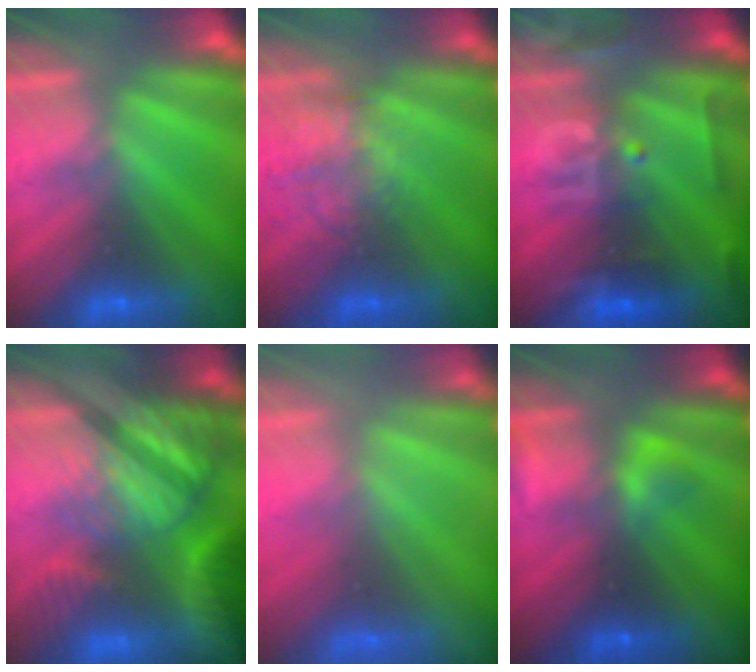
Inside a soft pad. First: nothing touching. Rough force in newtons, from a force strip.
{"total": 2.1}
{"total": 2.8}
{"total": 7.1}
{"total": 8.4}
{"total": 2.3}